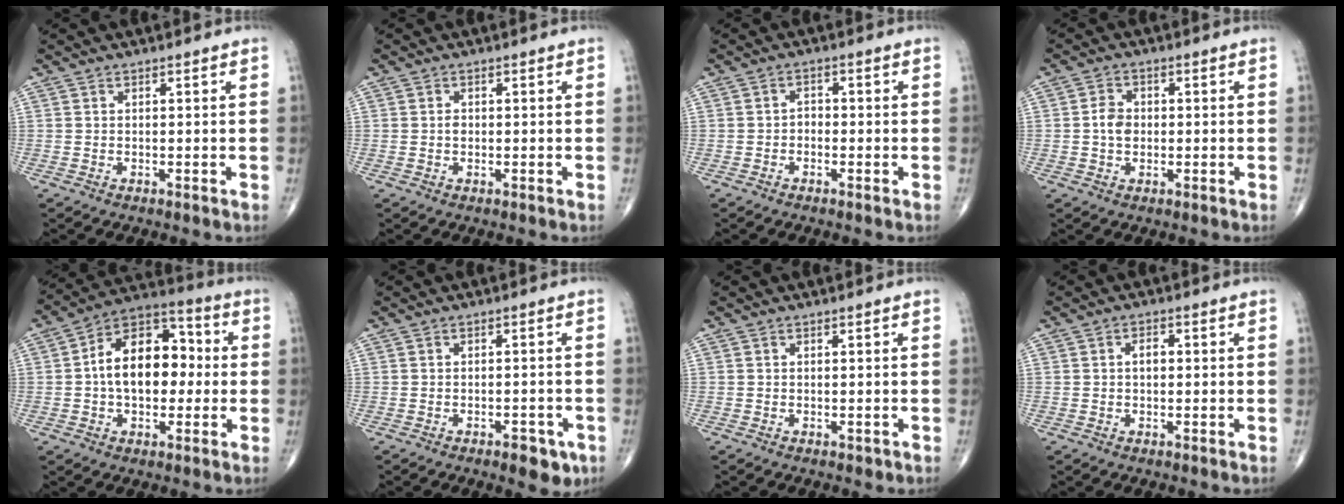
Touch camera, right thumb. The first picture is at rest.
{"total": 1.0, "force": [-0.1, 0.7, 0.6], "torque": [-0.007, 0.001, -0.003]}
{"total": 1.6, "force": [-0.7, 1.2, 0.8], "torque": [0.001, 0.008, -0.020]}
{"total": 3.7, "force": [-0.2, 2.8, 2.4], "torque": [-0.034, 0.006, -0.008]}
{"total": 15.8, "force": [0.4, 9.9, 12.3], "torque": [-0.163, 0.037, -0.006]}
{"total": 4.7, "force": [-2.5, 2.2, 3.3], "torque": [-0.027, 0.008, -0.027]}
{"total": 0.7, "force": [-0.3, 0.5, 0.4], "torque": [0.001, 0.001, -0.003]}
{"total": 2.1, "force": [0.1, 1.3, 1.7], "torque": [-0.024, 0.007, -0.001]}